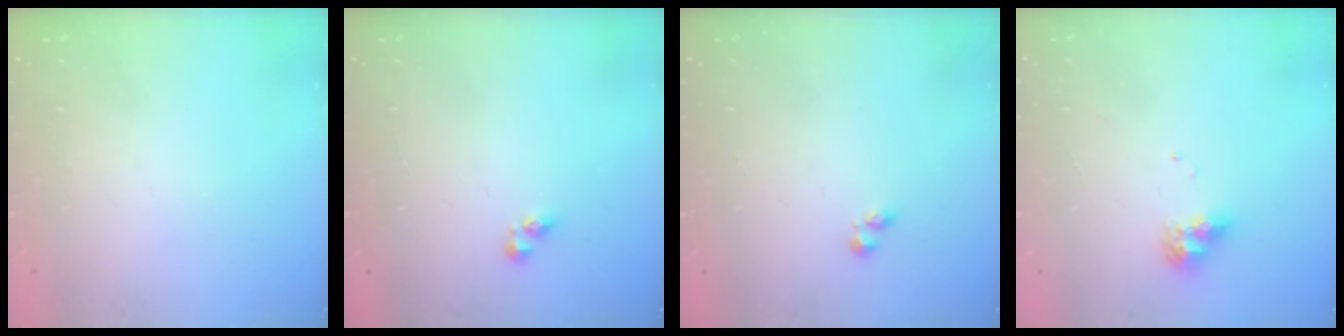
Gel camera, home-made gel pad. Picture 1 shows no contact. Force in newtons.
{"total": 3.0, "press": 3.0, "slide": 0.4}
{"total": 1.1, "press": 0.9, "slide": 0.7}
{"total": 9.1, "press": 9.1, "slide": 1.1}